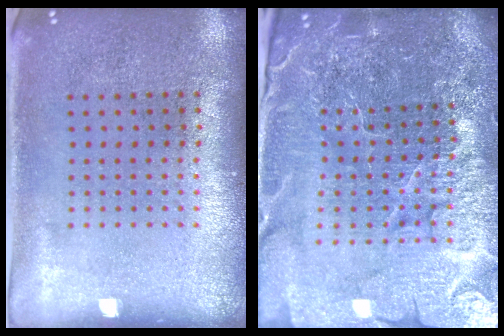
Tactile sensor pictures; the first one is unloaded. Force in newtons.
{"total": 6.1, "press": 5.4, "slide": 2.8}